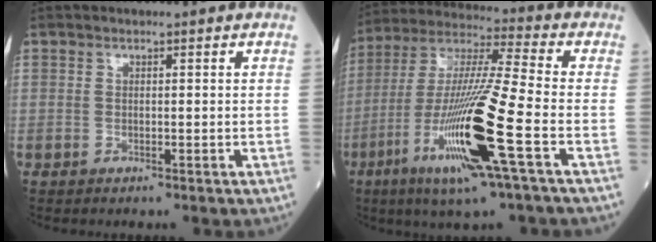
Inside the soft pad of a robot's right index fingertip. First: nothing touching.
{"total": 20.7, "force": [-7.6, 0.7, 19.2], "torque": [-0.411, -0.039, -0.149]}